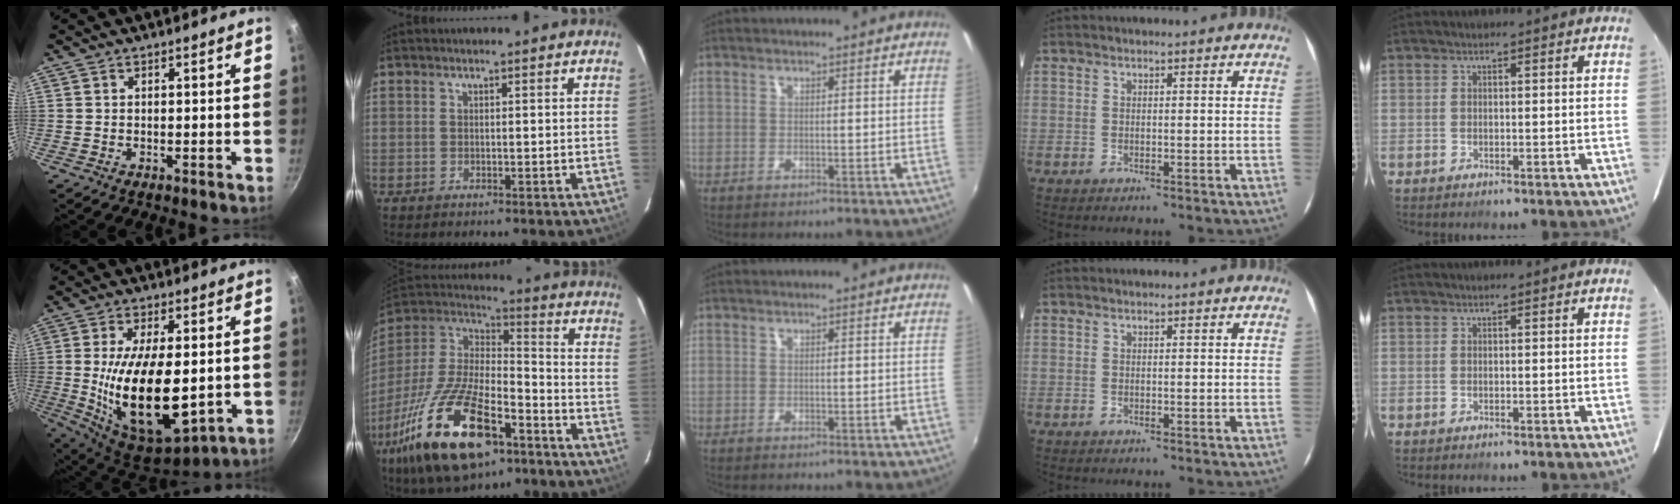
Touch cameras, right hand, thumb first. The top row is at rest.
{"thumb": {"total": 20.9, "force": [-1.3, 9.8, 18.4], "torque": [-0.320, -0.012, -0.005]}, "index": {"total": 26.9, "force": [-14.7, 11.4, 19.5], "torque": [-0.389, -0.036, -0.251]}}